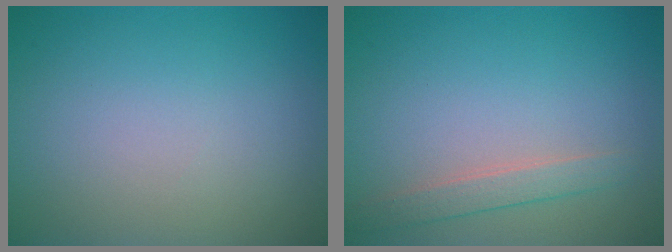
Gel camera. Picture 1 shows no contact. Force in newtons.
{"total": 1.8, "press": 1.8, "slide": 0.1}